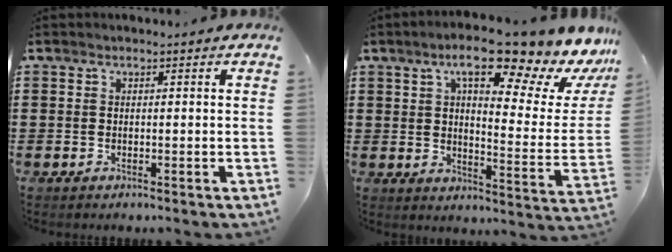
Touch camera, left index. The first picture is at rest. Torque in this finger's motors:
{"motor_torque": [1.42, -0.72, 1.05, 0.21]}